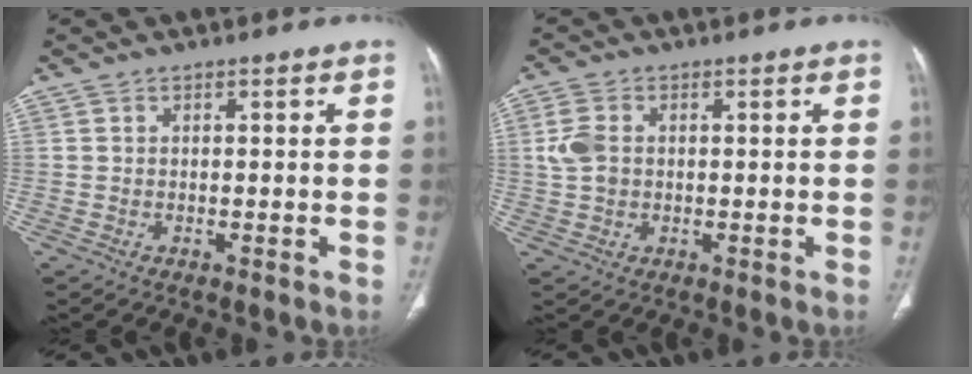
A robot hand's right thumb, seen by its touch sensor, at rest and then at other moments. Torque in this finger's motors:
{"motor_torque": [0.45, -0.25, 0.17, 0.61, 0.06]}